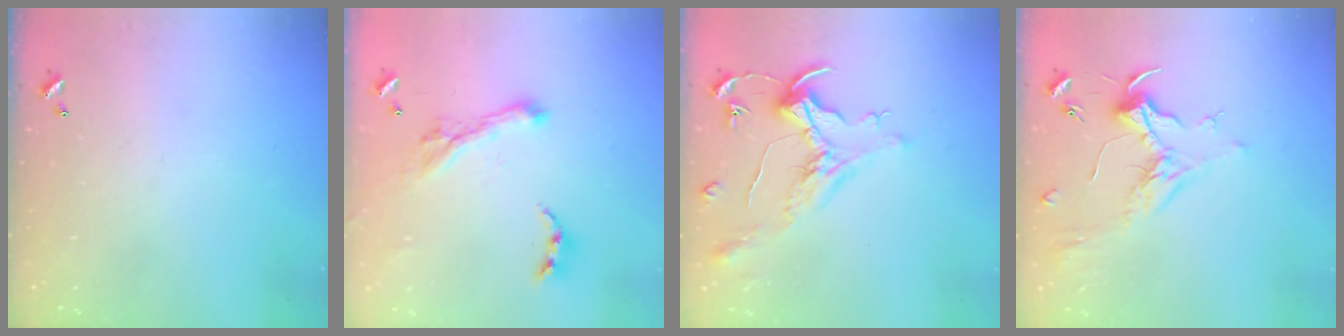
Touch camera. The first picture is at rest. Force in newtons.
{"total": 2.8, "press": 2.5, "slide": 1.3}
{"total": 1.6, "press": 1.4, "slide": 0.7}
{"total": 2.0, "press": 1.9, "slide": 0.7}